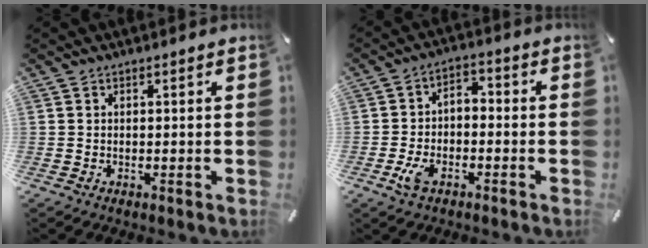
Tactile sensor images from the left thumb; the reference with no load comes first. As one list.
[{"total": 7.0, "force": [-3.5, 4.1, 4.5], "torque": [-0.097, 0.015, -0.066]}]